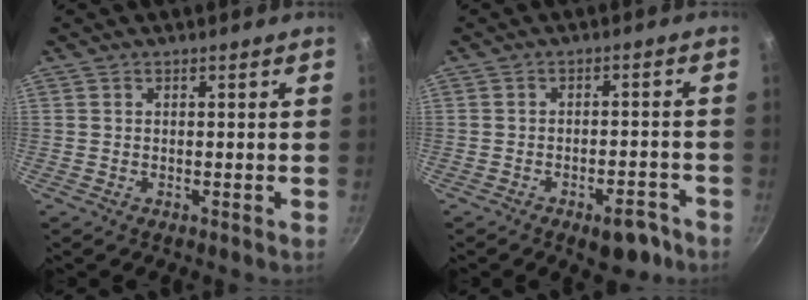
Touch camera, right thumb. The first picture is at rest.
{"total": 7.0, "force": [-4.3, 3.3, 4.4], "torque": [-0.030, 0.040, -0.043]}